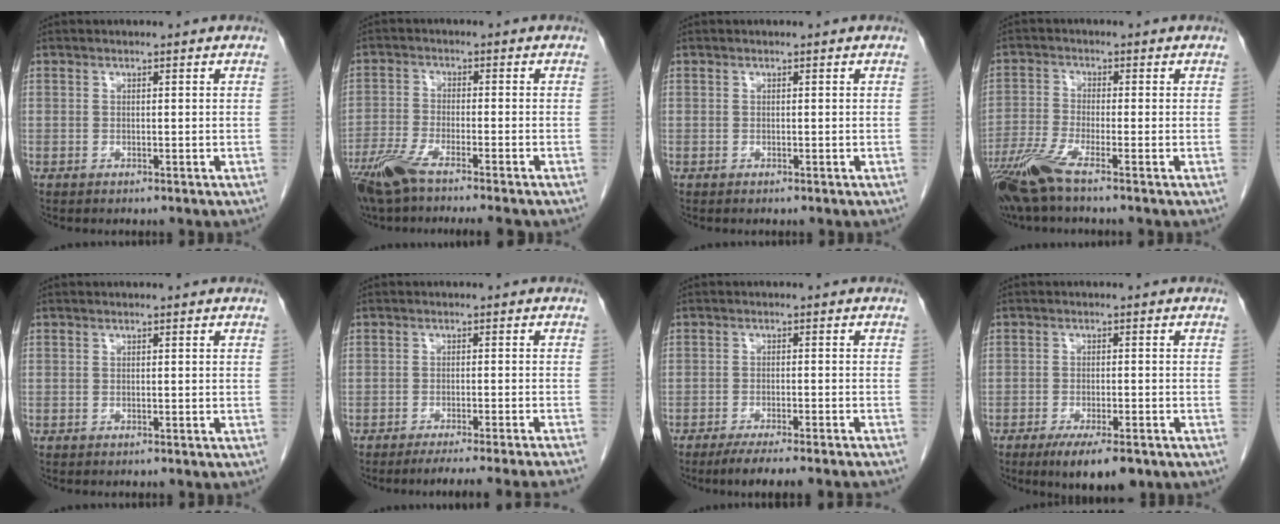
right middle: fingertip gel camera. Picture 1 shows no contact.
{"total": 9.4, "force": [-7.3, 0.5, 5.9], "torque": [-0.105, -0.020, -0.124]}
{"total": 0.0}
{"total": 6.4, "force": [-4.5, -0.1, 4.6], "torque": [-0.100, -0.020, -0.094]}
{"total": 0.0}
{"total": 13.0, "force": [-11.8, -1.7, 5.3], "torque": [-0.052, -0.032, -0.154]}
{"total": 9.7, "force": [-8.4, -0.1, 4.8], "torque": [-0.050, -0.020, -0.122]}
{"total": 7.6, "force": [-5.2, 1.9, 5.2], "torque": [-0.076, -0.012, -0.076]}